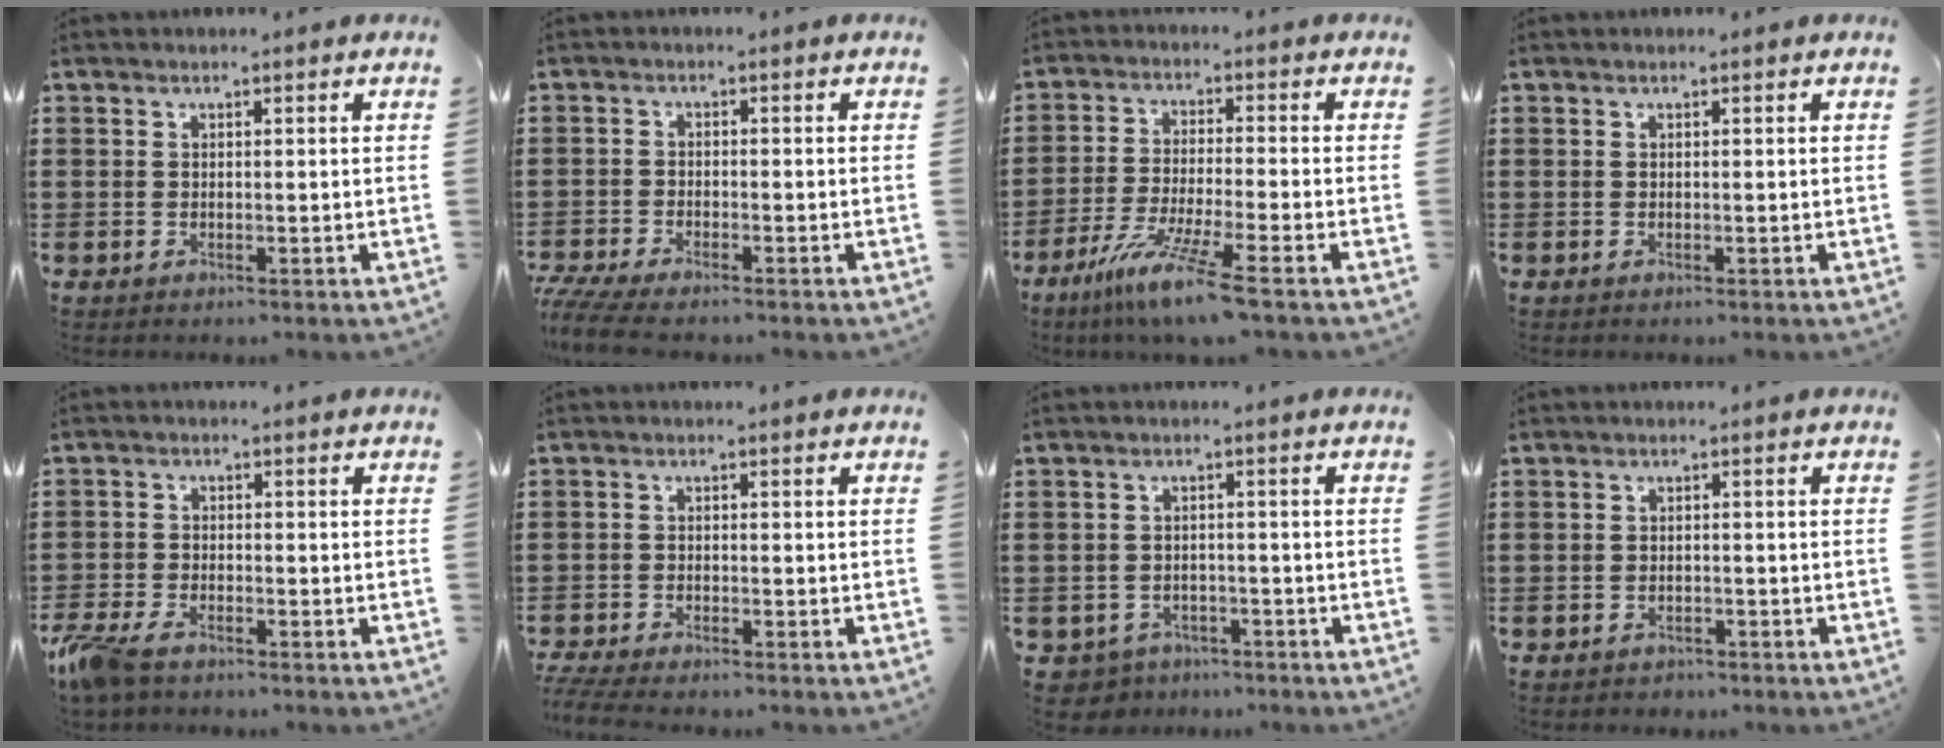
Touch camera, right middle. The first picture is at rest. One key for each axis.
{"total": 3.6, "fx": -3.4, "fy": 0.1, "fz": 1.2, "tx": -0.041, "ty": -0.013, "tz": -0.074}
{"total": 8.0, "fx": -5.9, "fy": -0.7, "fz": 5.3, "tx": -0.110, "ty": -0.020, "tz": -0.116}
{"total": 0.0}
{"total": 4.5, "fx": -3.6, "fy": 1.3, "fz": 2.3, "tx": -0.079, "ty": -0.014, "tz": -0.079}
{"total": 2.5, "fx": -2.4, "fy": 0.1, "fz": 0.7, "tx": -0.027, "ty": -0.005, "tz": -0.053}
{"total": 2.5, "fx": -2.4, "fy": 0.9, "fz": -0.3, "tx": -0.006, "ty": 0.000, "tz": -0.054}
{"total": 1.2, "fx": -1.1, "fy": 0.5, "fz": -0.1, "tx": -0.002, "ty": 0.003, "tz": -0.026}